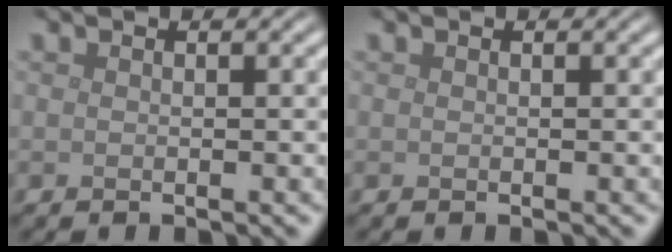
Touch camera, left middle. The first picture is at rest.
{"total": 0.0}